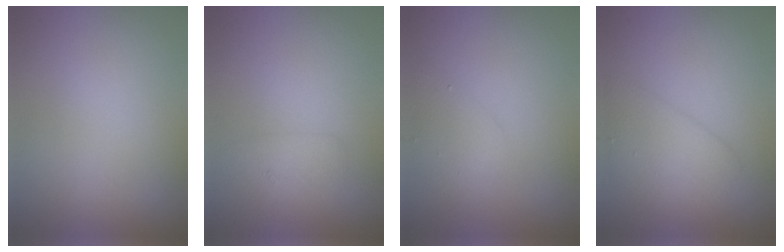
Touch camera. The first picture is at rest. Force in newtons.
{"total": 1.5, "press": 1.5, "slide": 0.1}
{"total": 1.7, "press": 1.6, "slide": 0.1}
{"total": 3.6, "press": 3.6, "slide": 0.2}